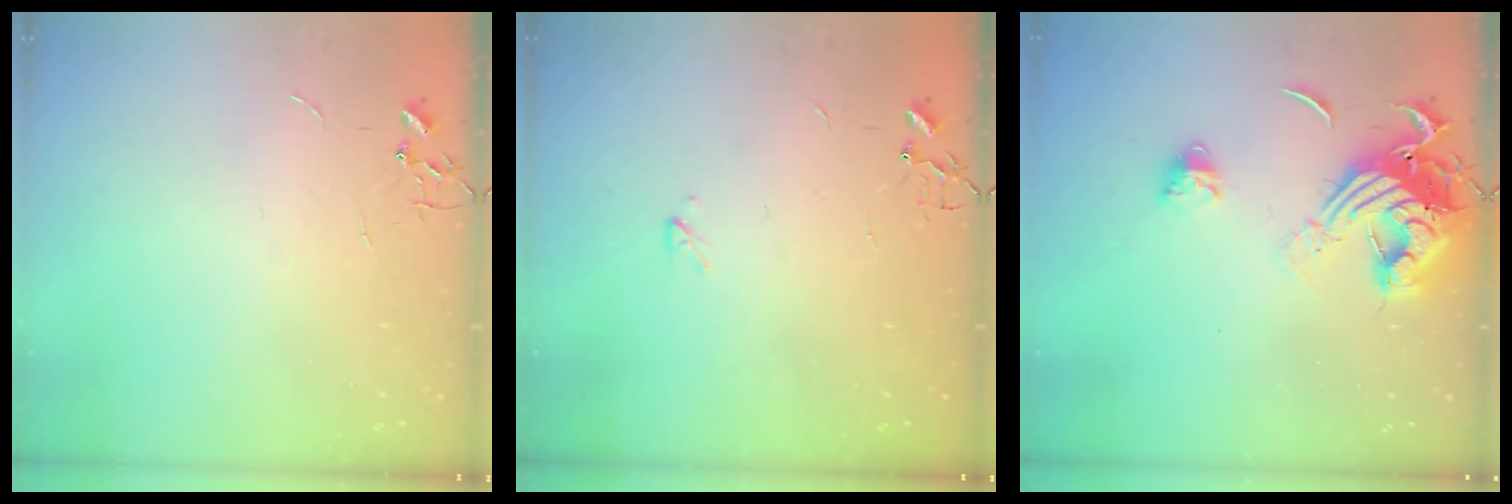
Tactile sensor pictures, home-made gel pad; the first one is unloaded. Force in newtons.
{"total": 2.2, "press": 2.2, "slide": 0.4}
{"total": 17.0, "press": 16.9, "slide": 1.7}